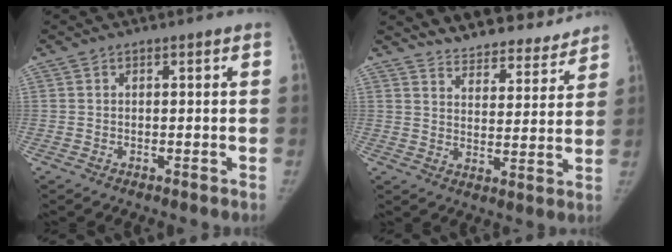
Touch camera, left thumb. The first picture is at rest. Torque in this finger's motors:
{"motor_torque": [0.37, 0.23, 0.25, -0.18, 0.01]}